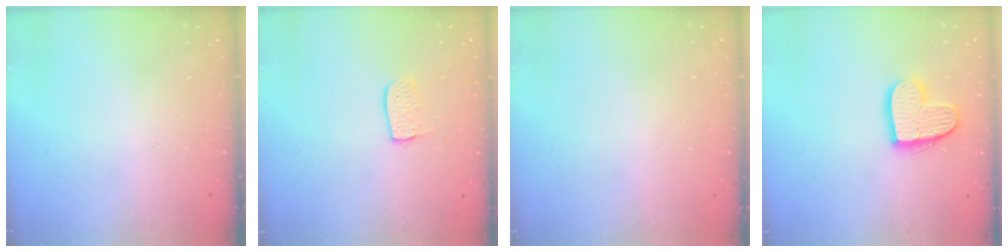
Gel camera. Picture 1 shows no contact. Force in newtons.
{"total": 6.6, "press": 6.5, "slide": 0.4}
{"total": 0.0}
{"total": 13.5, "press": 13.5, "slide": 0.9}